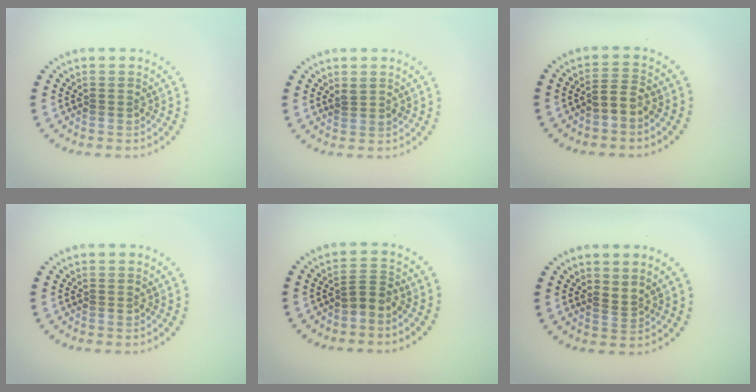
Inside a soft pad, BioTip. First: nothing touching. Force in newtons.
{"total": 1.0, "press": 0.8, "slide": 0.5}
{"total": 1.7, "press": 1.3, "slide": 1.0}
{"total": 0.0}
{"total": 1.8, "press": 1.3, "slide": 1.1}
{"total": 0.9, "press": 0.3, "slide": 0.9}